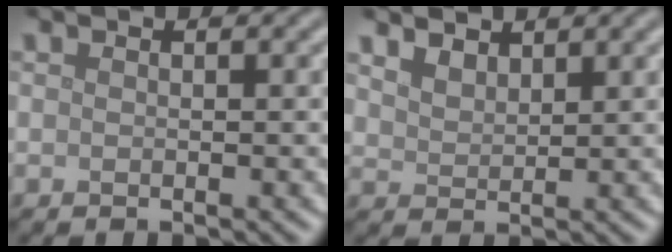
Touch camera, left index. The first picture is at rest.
{"total": 2.7, "force": [2.2, 1.3, 0.9], "torque": [-0.027, 0.001, 0.044]}